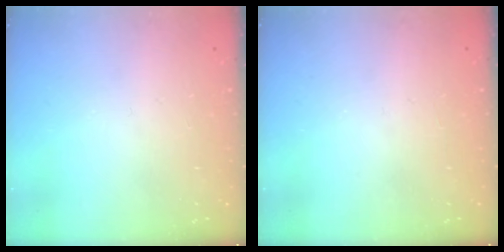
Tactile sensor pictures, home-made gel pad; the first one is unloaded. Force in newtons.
{"total": 0.0}